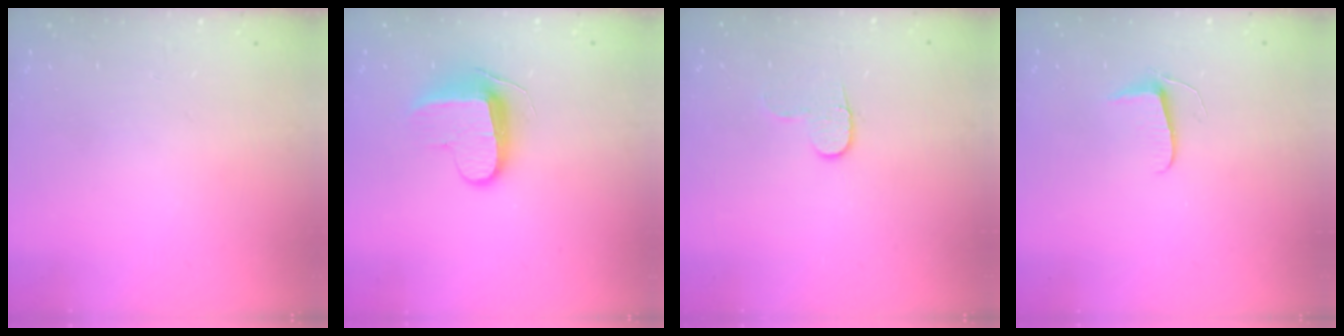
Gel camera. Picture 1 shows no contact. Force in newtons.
{"total": 9.2, "press": 9.2, "slide": 0.9}
{"total": 4.9, "press": 4.9, "slide": 0.5}
{"total": 5.5, "press": 5.5, "slide": 0.5}